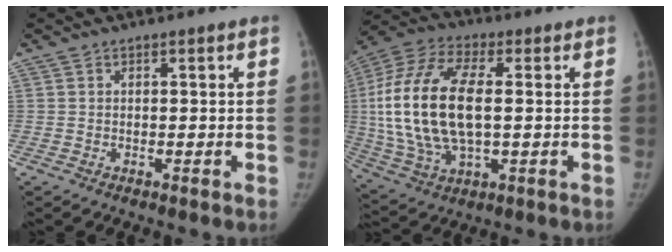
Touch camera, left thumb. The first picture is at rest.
{"total": 21.5, "force": [0.9, 10.6, 18.7], "torque": [-0.401, 0.007, 0.018]}